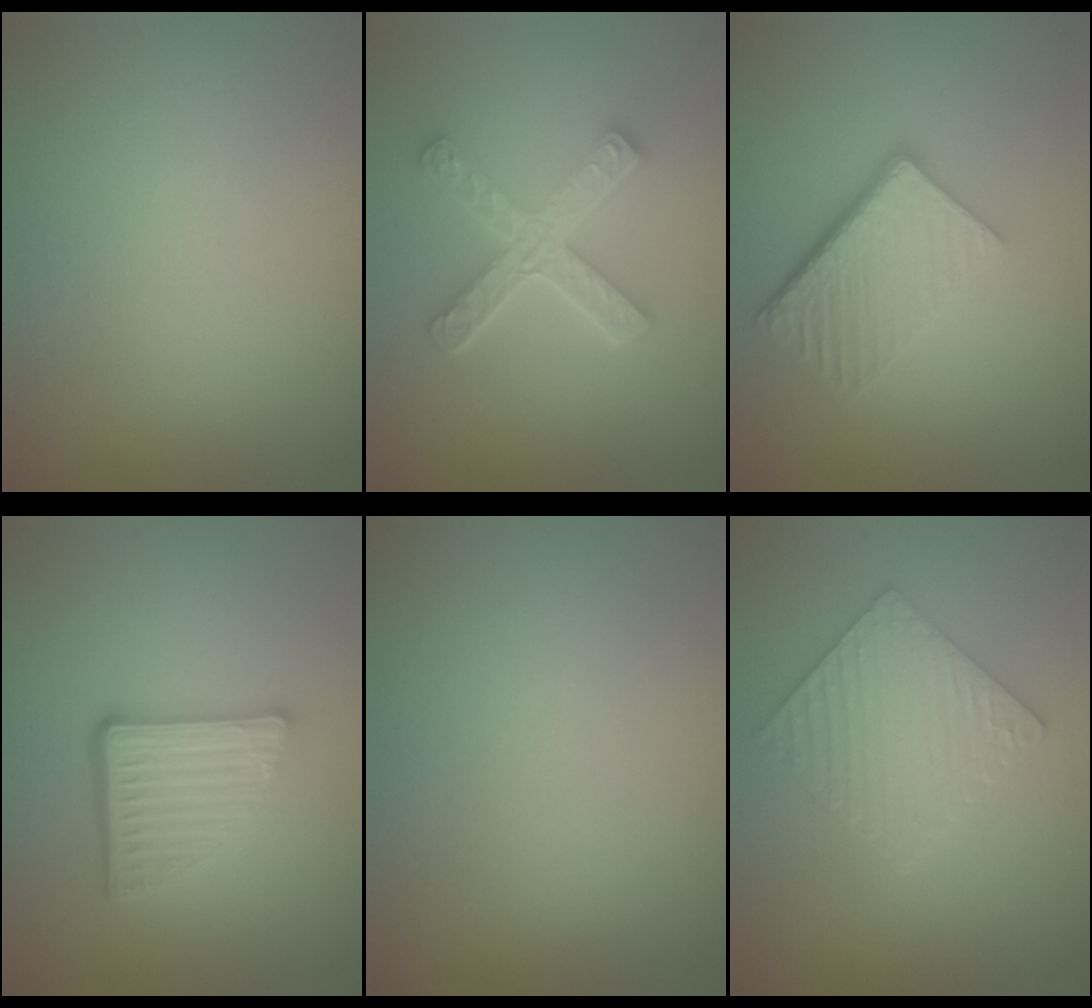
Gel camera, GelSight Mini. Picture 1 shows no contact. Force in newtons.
{"total": 5.3, "press": 3.7, "slide": 3.9}
{"total": 6.0, "press": 4.1, "slide": 4.4}
{"total": 5.1, "press": 3.6, "slide": 3.6}
{"total": 0.0}
{"total": 5.4, "press": 4.5, "slide": 3.1}